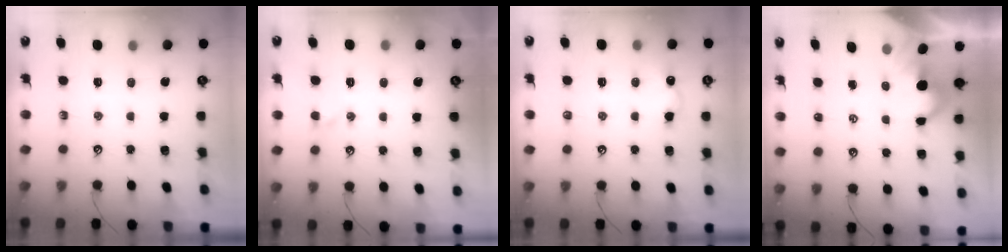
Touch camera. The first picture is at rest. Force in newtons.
{"total": 0.0}
{"total": 6.2, "press": 6.2, "slide": 0.7}
{"total": 3.2, "press": 3.2, "slide": 0.4}